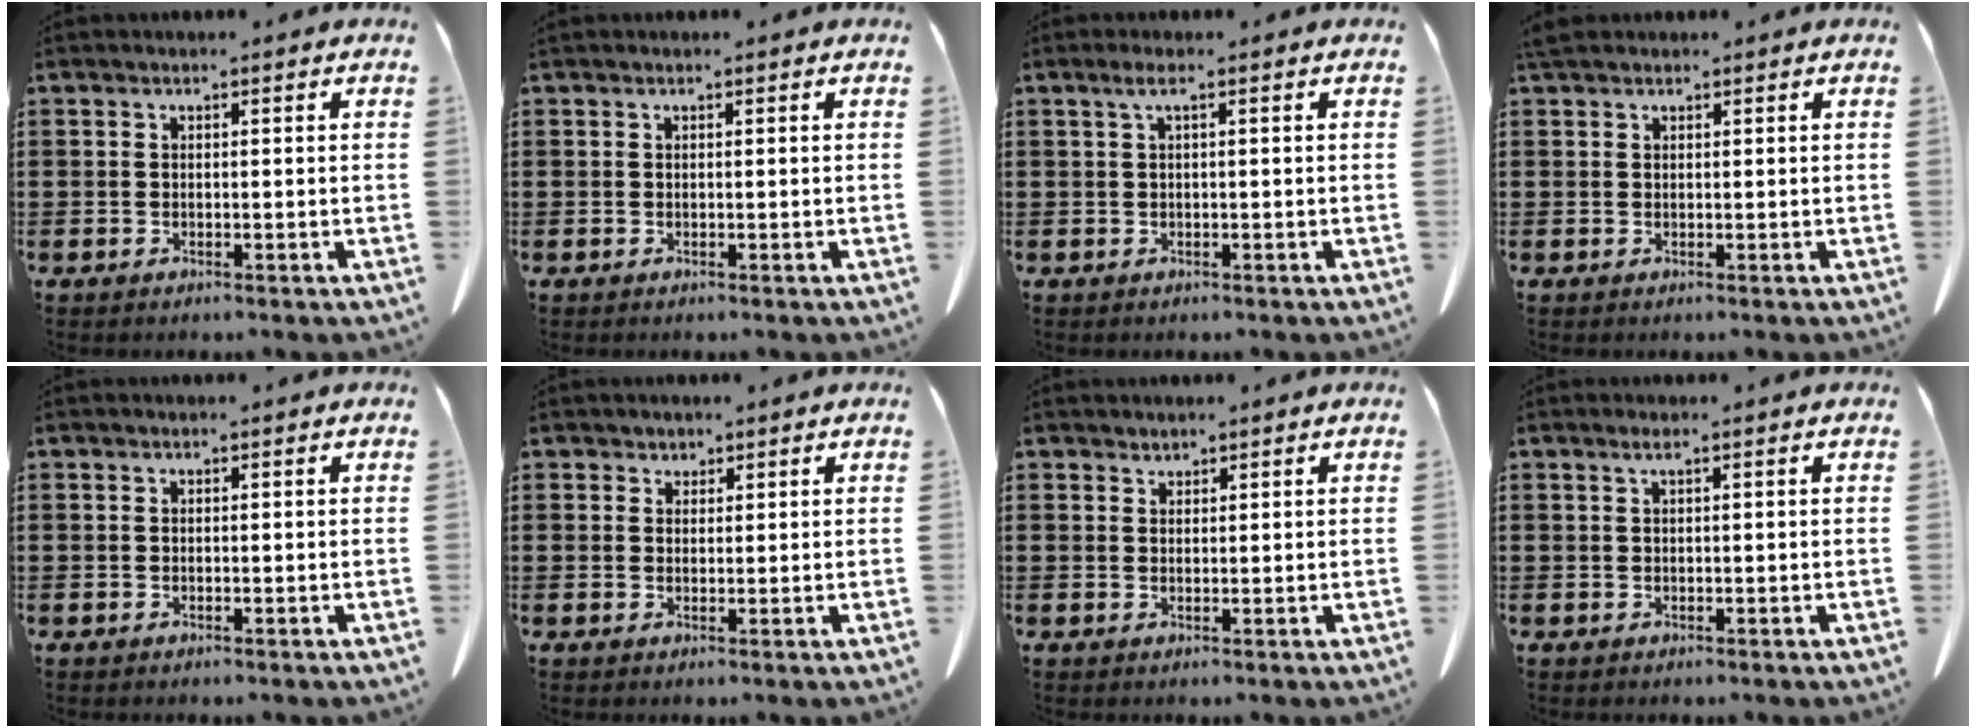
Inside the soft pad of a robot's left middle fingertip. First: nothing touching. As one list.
[{"total": 0.0}, {"total": 1.5, "force": [0.1, 0.1, 1.5], "torque": [-0.027, -0.001, 0.002]}, {"total": 1.4, "force": [1.1, 0.5, 0.6], "torque": [-0.016, 0.000, 0.023]}, {"total": 0.0}, {"total": 1.3, "force": [1.0, 0.7, -0.1], "torque": [-0.002, 0.003, 0.021]}, {"total": 1.1, "force": [1.1, 0.3, -0.1], "torque": [-0.001, 0.000, 0.022]}, {"total": 0.8, "force": [0.3, 0.0, 0.8], "torque": [-0.014, -0.001, 0.004]}]